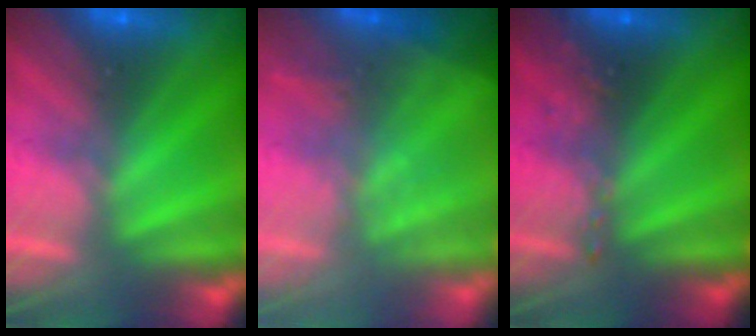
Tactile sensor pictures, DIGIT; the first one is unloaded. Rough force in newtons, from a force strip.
{"total": 2.5}
{"total": 2.5}